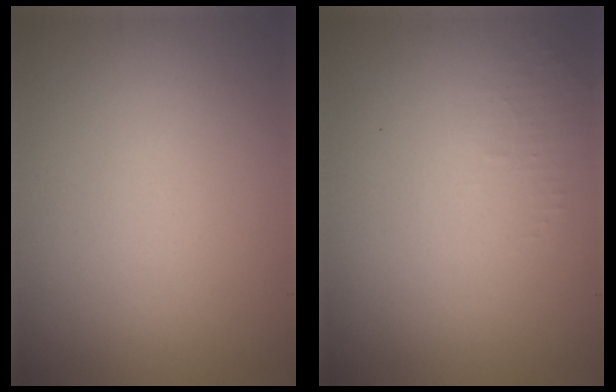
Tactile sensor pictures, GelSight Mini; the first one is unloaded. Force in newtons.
{"total": 1.0, "press": 0.9, "slide": 0.3}